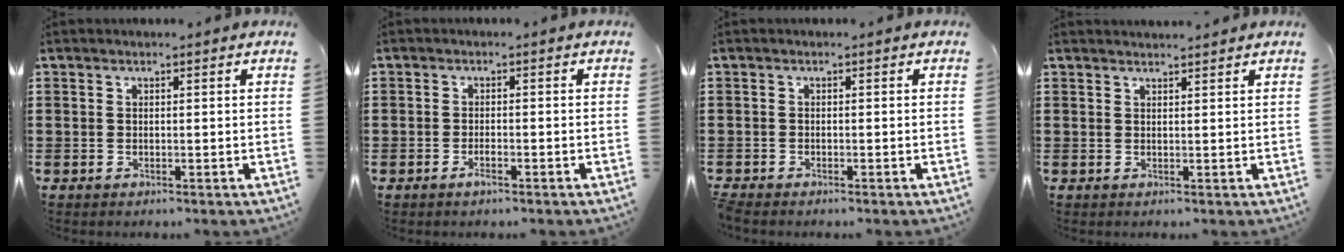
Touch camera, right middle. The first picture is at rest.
{"total": 1.4, "force": [-1.0, 0.5, 0.8], "torque": [-0.018, -0.003, -0.018]}
{"total": 0.7, "force": [-0.7, 0.1, 0.1], "torque": [-0.003, -0.002, -0.014]}
{"total": 1.3, "force": [1.3, 0.0, 0.1], "torque": [0.004, -0.003, 0.022]}